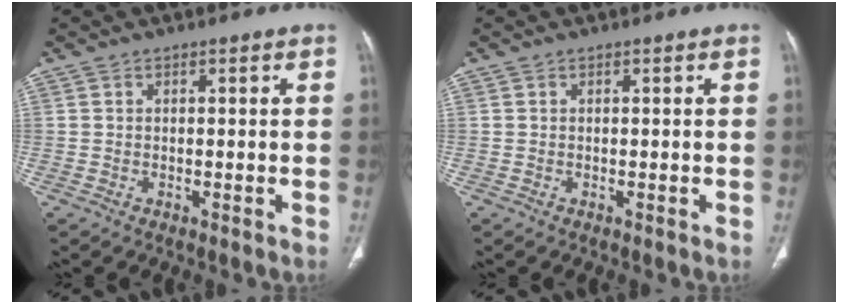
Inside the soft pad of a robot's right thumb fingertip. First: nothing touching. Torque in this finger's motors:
{"motor_torque": [0.03, 0.03, 0.00, 0.00, 0.04]}